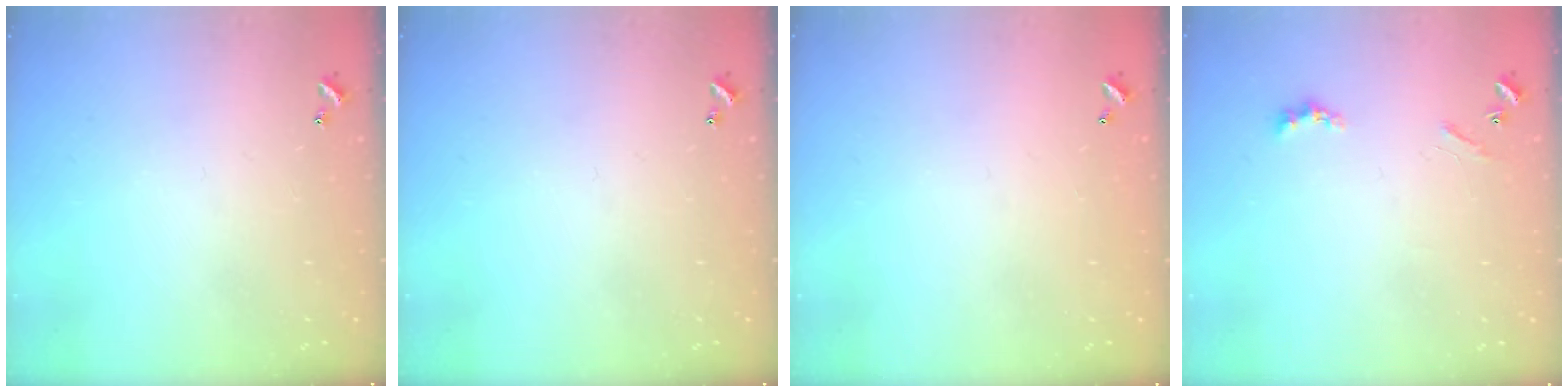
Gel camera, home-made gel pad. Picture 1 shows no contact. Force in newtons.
{"total": 0.0}
{"total": 2.9, "press": 2.9, "slide": 0.1}
{"total": 1.8, "press": 1.8, "slide": 0.5}